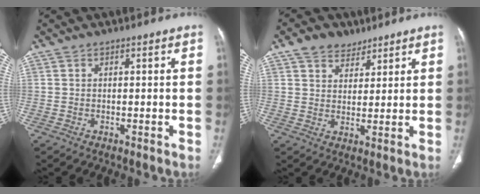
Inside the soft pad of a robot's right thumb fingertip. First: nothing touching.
{"total": 6.6, "force": [4.4, 4.5, 1.9], "torque": [-0.007, -0.022, 0.076]}